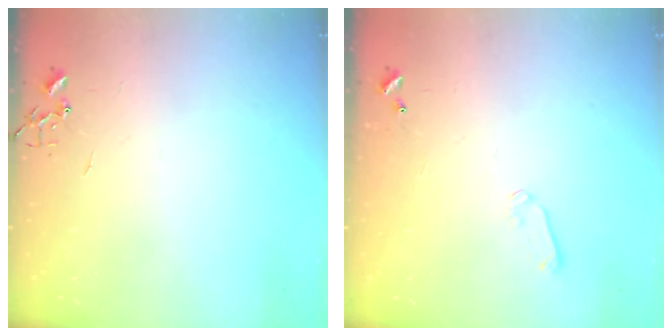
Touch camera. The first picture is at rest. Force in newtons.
{"total": 5.2, "press": 5.1, "slide": 1.0}